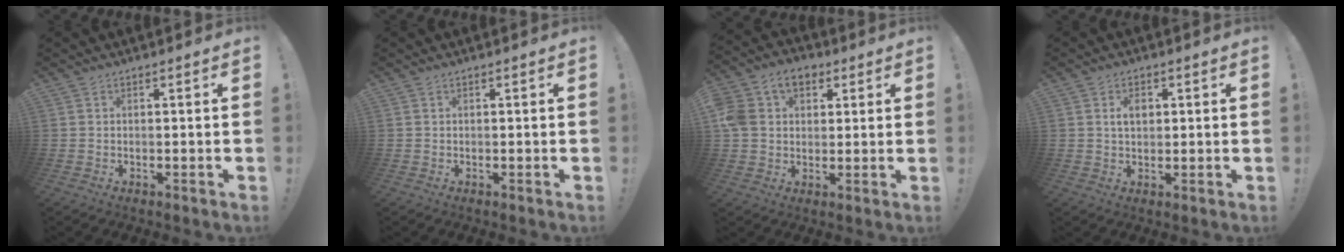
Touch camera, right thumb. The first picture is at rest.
{"total": 0.0}
{"total": 12.1, "force": [4.2, 9.3, 6.6], "torque": [-0.119, -0.005, 0.082]}
{"total": 3.8, "force": [1.0, 2.7, 2.5], "torque": [-0.032, 0.000, 0.012]}